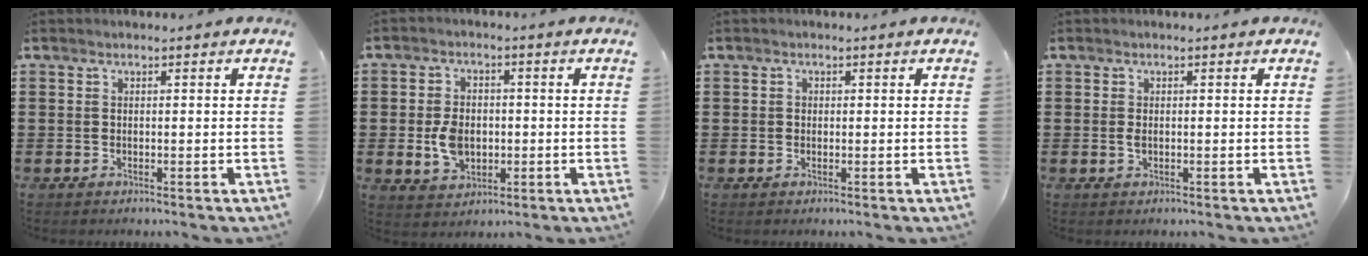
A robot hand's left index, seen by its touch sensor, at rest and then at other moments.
{"total": 5.6, "force": [-0.6, 4.0, 3.9], "torque": [-0.082, 0.001, -0.016]}
{"total": 0.6, "force": [0.2, 0.6, 0.2], "torque": [-0.006, 0.004, 0.003]}
{"total": 1.1, "force": [0.0, 0.5, 1.0], "torque": [-0.020, 0.001, -0.001]}